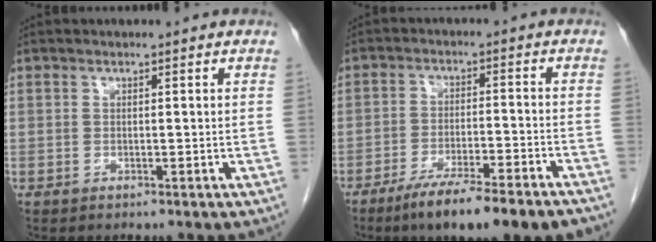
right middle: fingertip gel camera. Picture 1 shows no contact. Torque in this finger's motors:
{"motor_torque": [1.16, -0.98, 0.17, 0.13]}